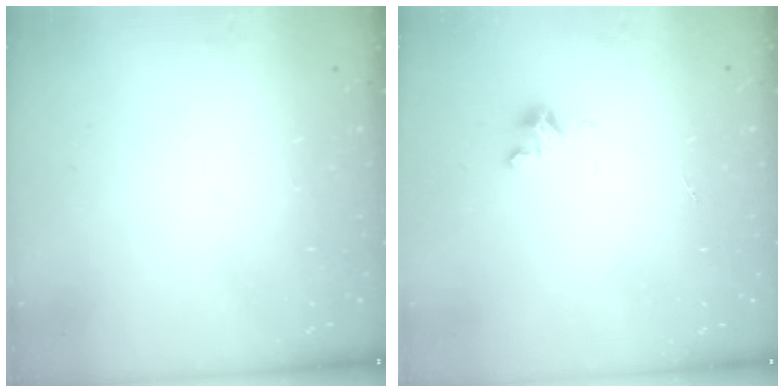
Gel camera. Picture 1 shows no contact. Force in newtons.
{"total": 1.7, "press": 1.7, "slide": 0.3}